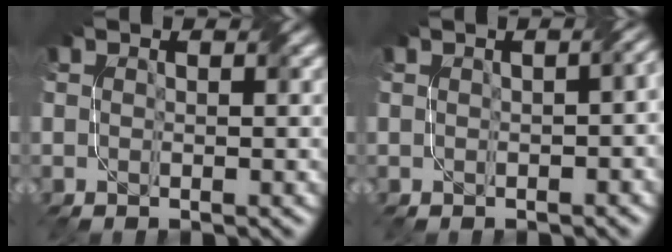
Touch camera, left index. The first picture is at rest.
{"total": 3.8, "force": [0.0, 1.9, 3.3], "torque": [-0.014, 0.008, 0.006]}